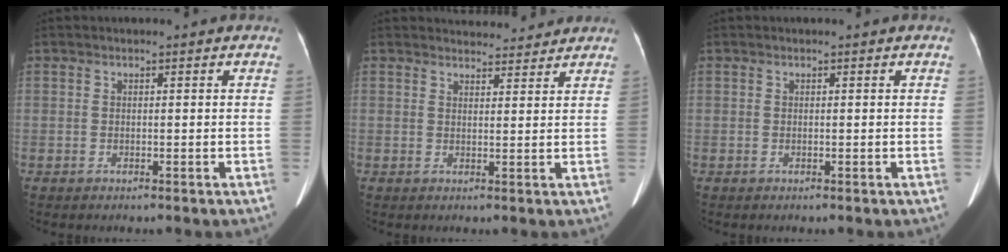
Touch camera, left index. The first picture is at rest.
{"total": 5.1, "force": [4.8, 1.5, 0.1], "torque": [0.003, 0.004, 0.054]}
{"total": 0.0}